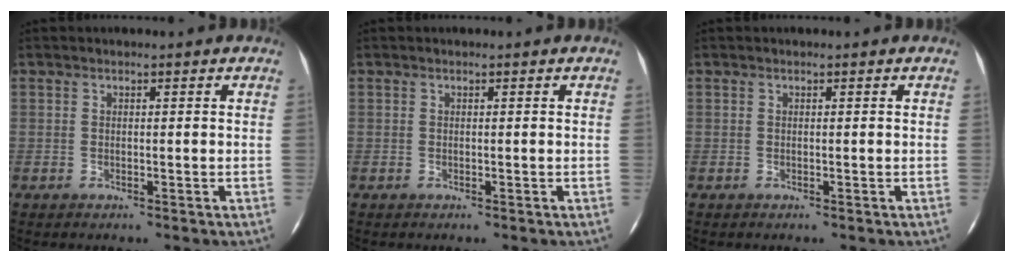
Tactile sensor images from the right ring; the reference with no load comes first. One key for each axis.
{"total": 0.0}
{"total": 0.0}